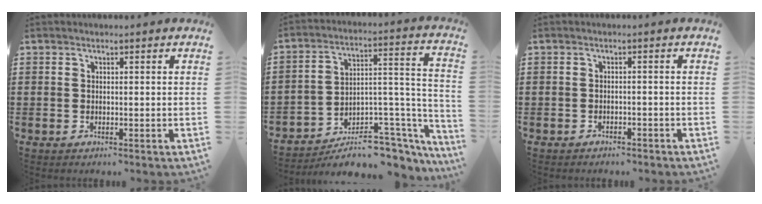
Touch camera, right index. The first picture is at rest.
{"total": 7.3, "force": [-5.8, 2.8, 3.5], "torque": [-0.053, 0.009, -0.105]}
{"total": 1.3, "force": [-1.2, 0.4, -0.1], "torque": [-0.005, 0.004, -0.027]}